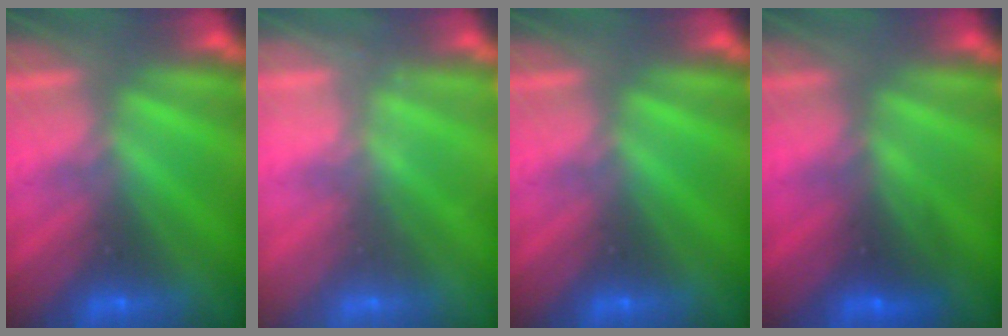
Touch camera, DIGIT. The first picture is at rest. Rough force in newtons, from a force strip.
{"total": 2.2}
{"total": 0.0}
{"total": 2.8}